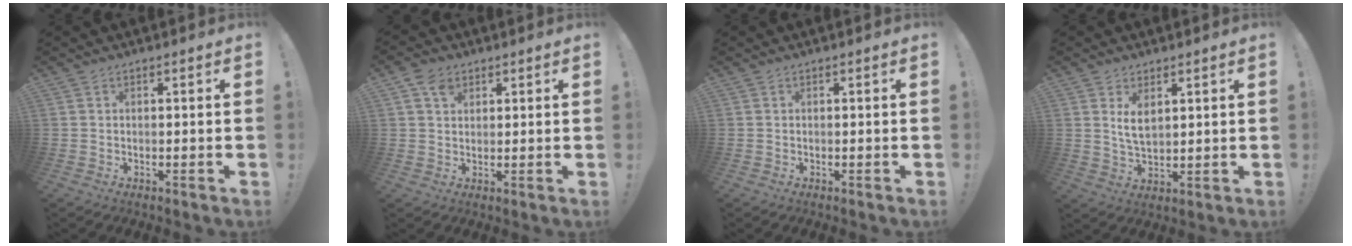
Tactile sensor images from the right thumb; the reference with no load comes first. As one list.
[{"total": 4.9, "force": [2.4, 3.6, 2.4], "torque": [-0.039, -0.003, 0.047]}, {"total": 0.0}, {"total": 5.3, "force": [2.3, 2.8, 3.9], "torque": [-0.073, -0.011, 0.040]}]